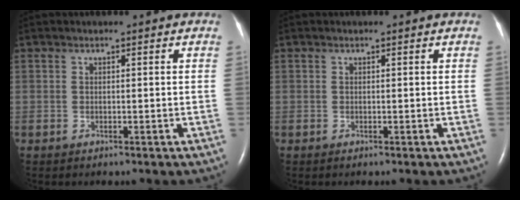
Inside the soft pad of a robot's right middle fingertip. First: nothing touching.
{"total": 0.0}